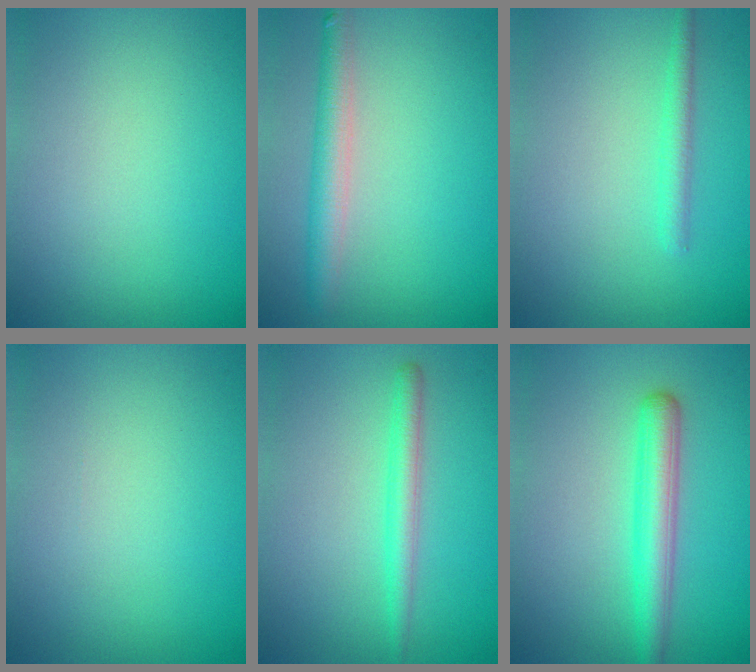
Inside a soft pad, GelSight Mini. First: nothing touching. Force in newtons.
{"total": 3.3, "press": 3.3, "slide": 0.0}
{"total": 1.6, "press": 1.6, "slide": 0.0}
{"total": 0.0}
{"total": 2.2, "press": 2.2, "slide": 0.2}
{"total": 3.8, "press": 3.8, "slide": 0.1}